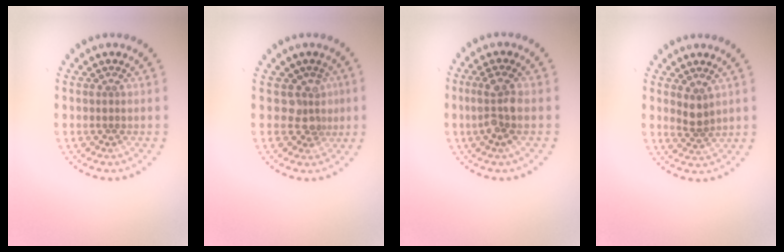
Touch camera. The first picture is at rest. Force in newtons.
{"total": 2.3, "press": 1.9, "slide": 1.4}
{"total": 2.9, "press": 2.6, "slide": 1.2}
{"total": 1.8, "press": 1.4, "slide": 1.1}